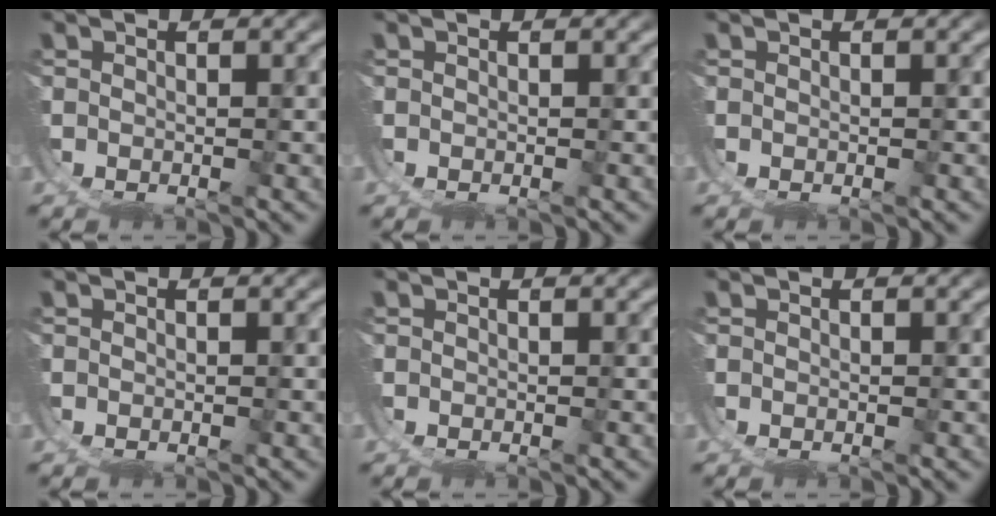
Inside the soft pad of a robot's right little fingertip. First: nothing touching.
{"total": 0.0}
{"total": 0.0}
{"total": 0.0}
{"total": 0.0}
{"total": 0.0}